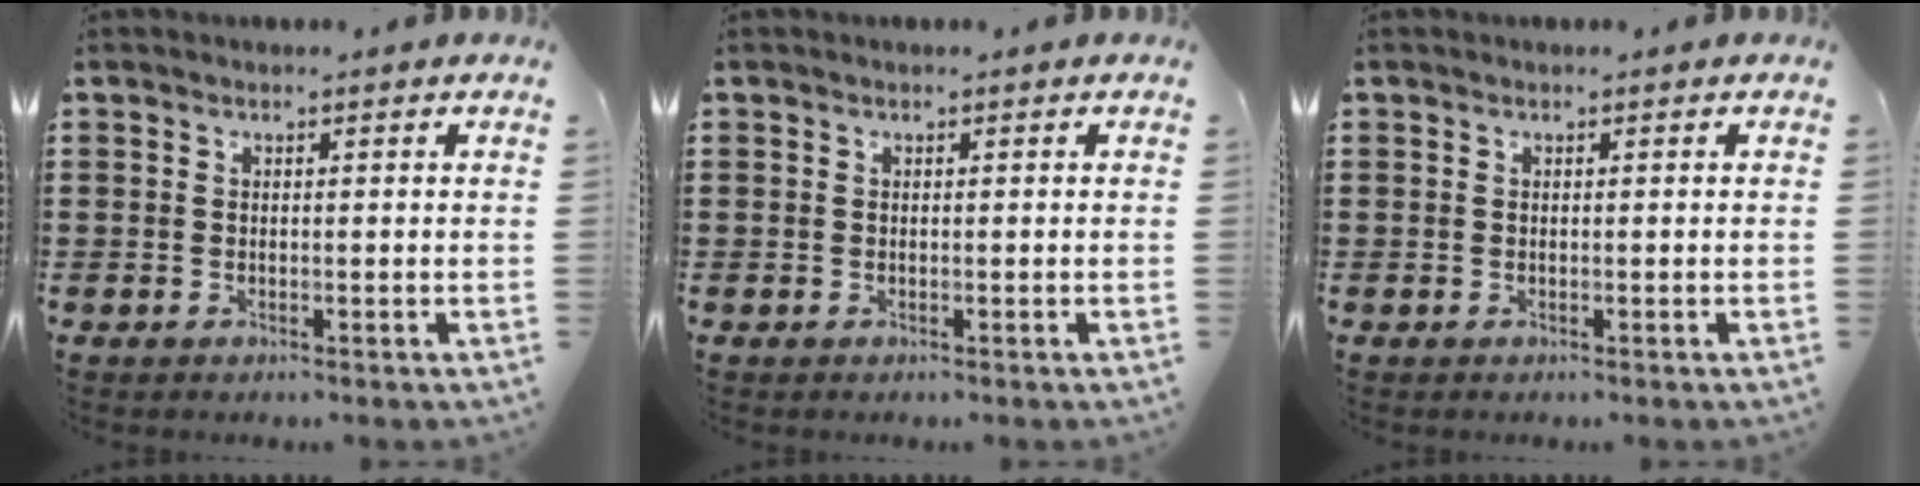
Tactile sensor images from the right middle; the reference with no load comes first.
{"total": 0.0}
{"total": 0.0}